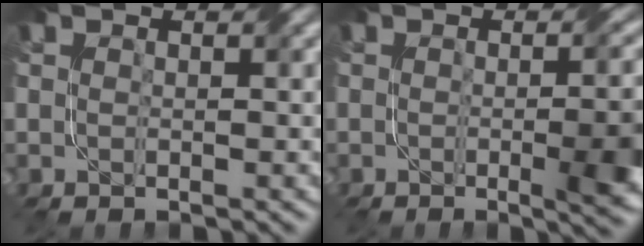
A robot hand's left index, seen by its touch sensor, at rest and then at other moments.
{"total": 8.2, "force": [-1.1, 2.7, 7.7], "torque": [-0.078, -0.007, -0.012]}